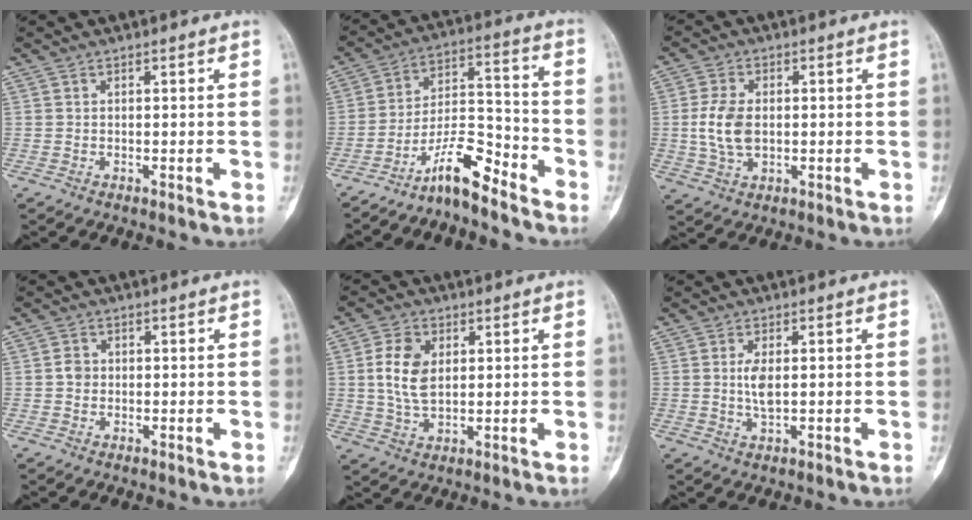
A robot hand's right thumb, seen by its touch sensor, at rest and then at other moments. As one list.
[{"total": 10.1, "force": [-8.0, 2.4, 5.7], "torque": [-0.102, 0.083, -0.149]}, {"total": 7.6, "force": [0.0, 4.8, 5.9], "torque": [-0.122, 0.001, 0.004]}, {"total": 2.1, "force": [0.0, 1.9, 0.9], "torque": [-0.009, 0.005, -0.004]}, {"total": 8.0, "force": [1.5, 5.1, 6.0], "torque": [-0.110, -0.003, 0.031]}, {"total": 3.7, "force": [0.0, 1.4, 3.5], "torque": [-0.072, -0.006, -0.001]}]